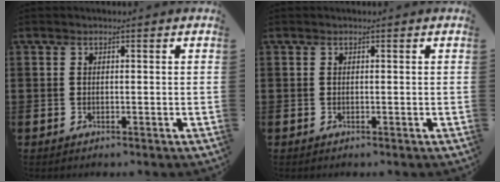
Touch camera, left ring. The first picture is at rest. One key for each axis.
{"total": 0.0}